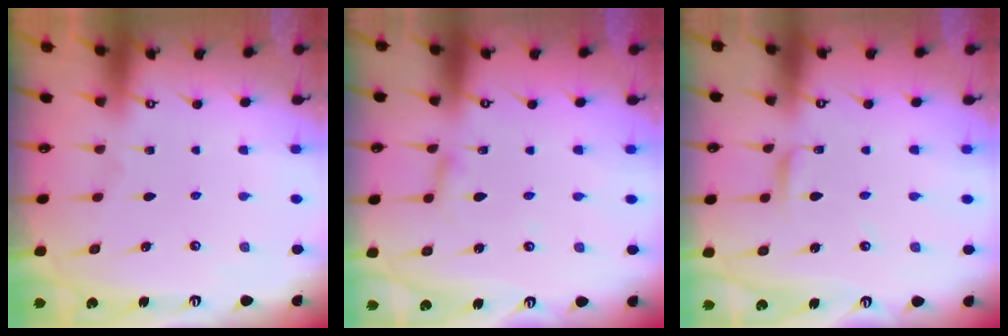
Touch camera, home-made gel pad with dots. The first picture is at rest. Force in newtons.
{"total": 2.7, "press": 2.7, "slide": 0.3}
{"total": 2.7, "press": 2.7, "slide": 0.2}